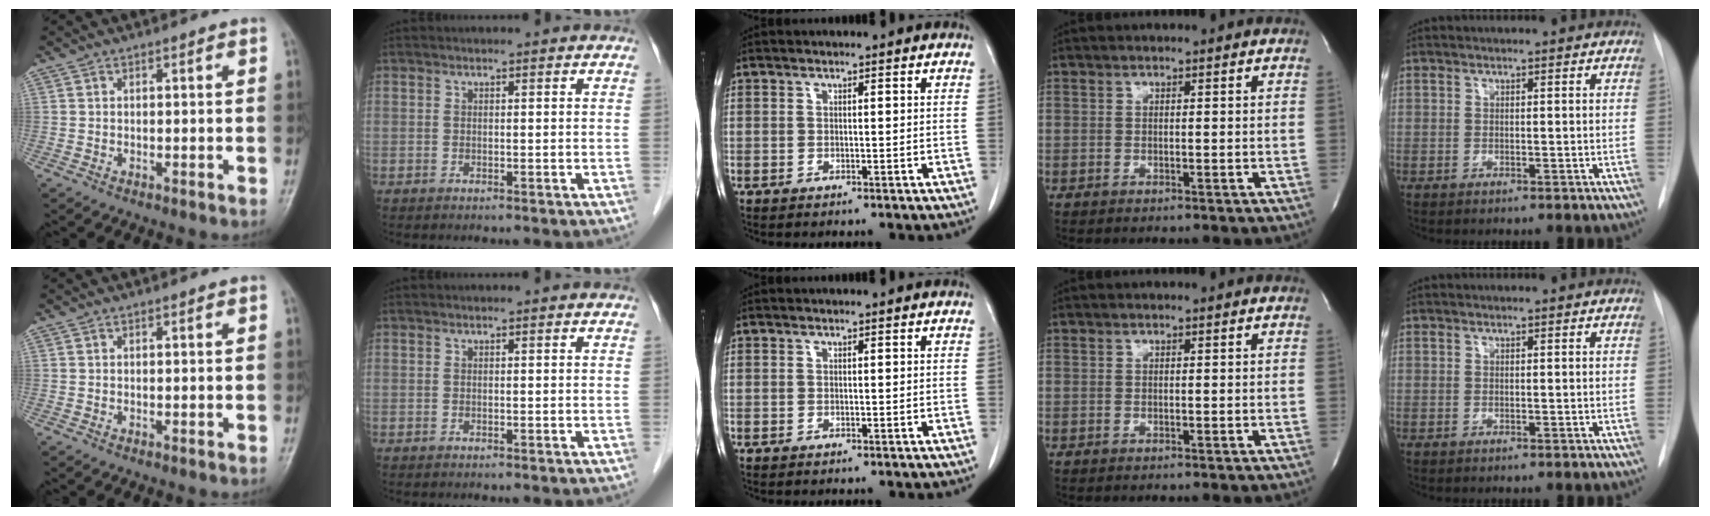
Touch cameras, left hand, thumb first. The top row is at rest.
{}